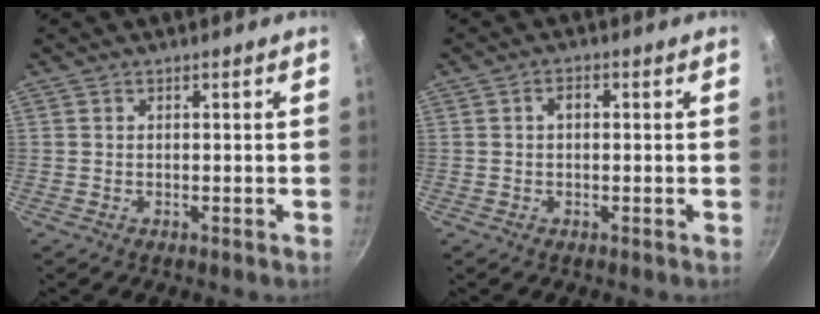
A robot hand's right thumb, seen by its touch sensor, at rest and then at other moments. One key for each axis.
{"total": 2.0, "fx": 0.2, "fy": 1.2, "fz": 1.6, "tx": -0.022, "ty": 0.011, "tz": 0.000}